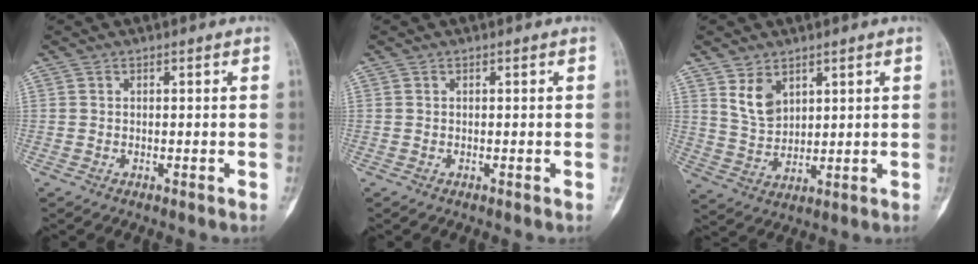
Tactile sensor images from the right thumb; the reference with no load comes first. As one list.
[{"total": 0.0}, {"total": 6.2, "force": [3.5, 3.9, 3.3], "torque": [-0.047, -0.025, 0.078]}]